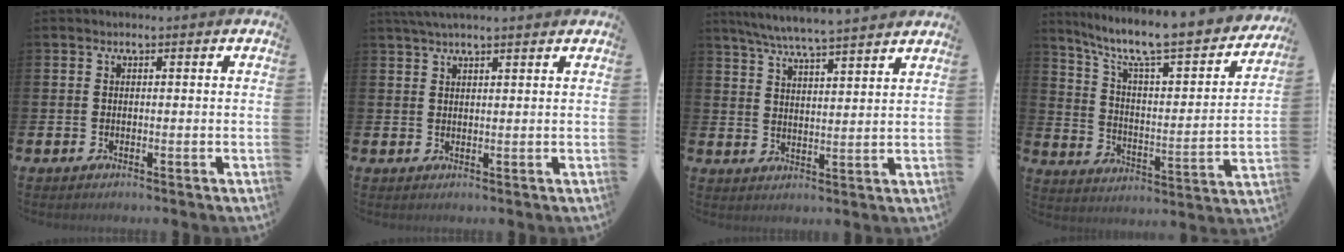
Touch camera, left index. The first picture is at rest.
{"total": 2.6, "force": [2.3, 0.1, 1.2], "torque": [-0.025, -0.002, 0.042]}
{"total": 6.1, "force": [5.8, -0.3, 1.8], "torque": [-0.055, -0.033, 0.103]}
{"total": 9.4, "force": [8.0, 1.5, 4.6], "torque": [-0.109, -0.068, 0.128]}